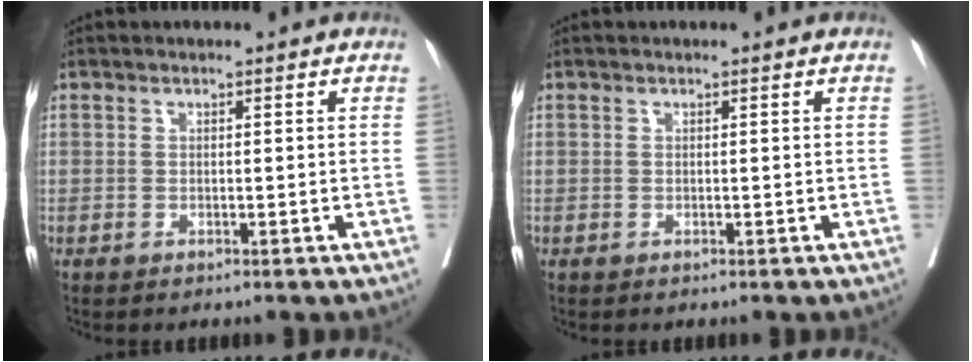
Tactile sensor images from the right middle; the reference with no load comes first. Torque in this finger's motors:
{"motor_torque": [0.00, 0.00, -0.02, -0.02]}